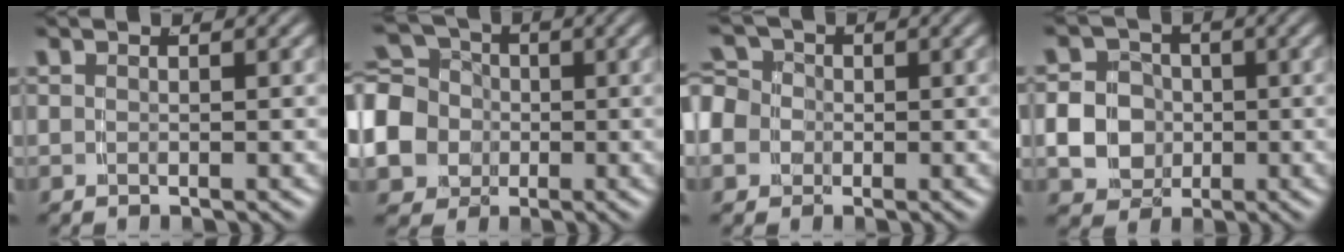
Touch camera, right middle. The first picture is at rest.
{"total": 9.3, "force": [-1.1, 8.2, 4.2], "torque": [-0.108, -0.042, -0.010]}
{"total": 7.5, "force": [-0.4, 6.9, 2.9], "torque": [-0.075, -0.021, -0.014]}
{"total": 9.5, "force": [-1.3, 8.8, 3.5], "torque": [-0.090, -0.036, -0.019]}